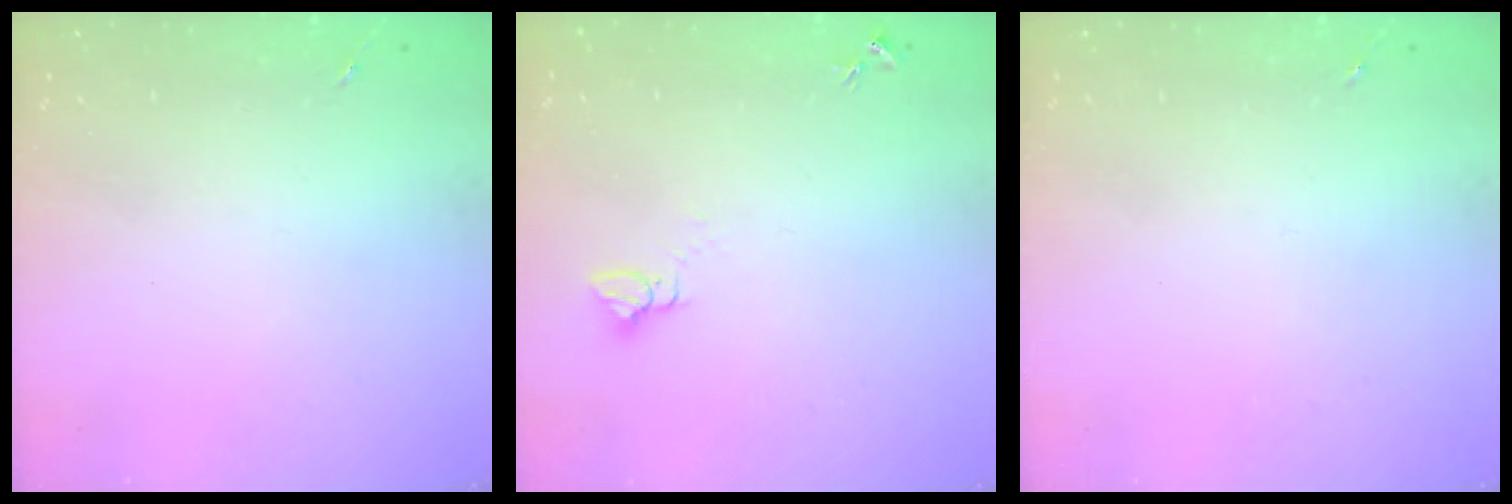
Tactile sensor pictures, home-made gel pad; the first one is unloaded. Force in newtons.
{"total": 2.8, "press": 2.8, "slide": 0.1}
{"total": 0.0}